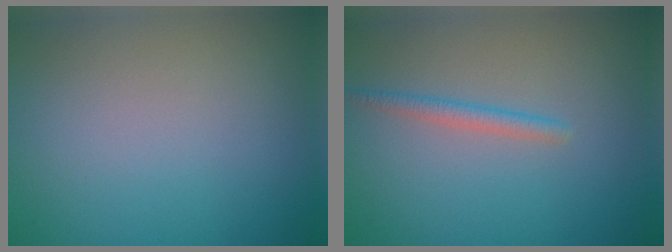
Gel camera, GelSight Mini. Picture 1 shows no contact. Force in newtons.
{"total": 1.5, "press": 1.5, "slide": 0.1}